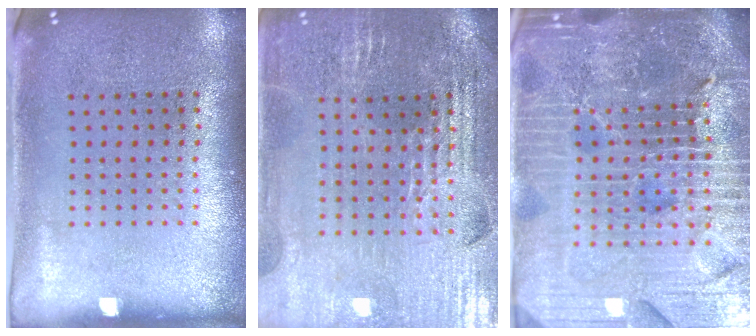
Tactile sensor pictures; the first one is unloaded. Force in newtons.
{"total": 2.9, "press": 2.9, "slide": 0.5}
{"total": 6.7, "press": 5.9, "slide": 3.2}